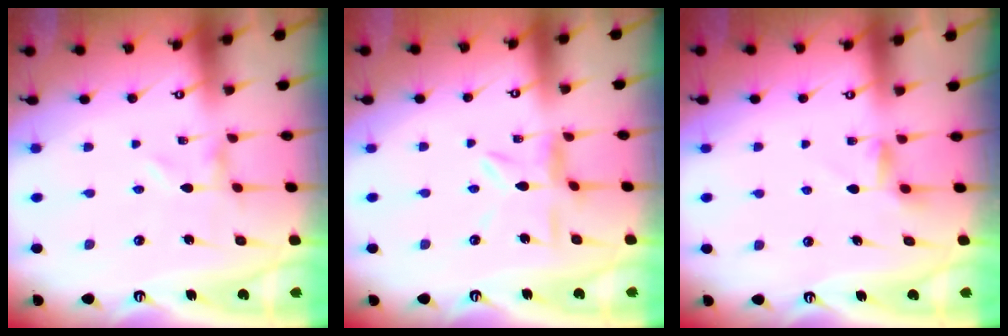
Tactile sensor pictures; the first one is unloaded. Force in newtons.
{"total": 6.8, "press": 6.8, "slide": 0.6}
{"total": 4.6, "press": 4.6, "slide": 0.4}